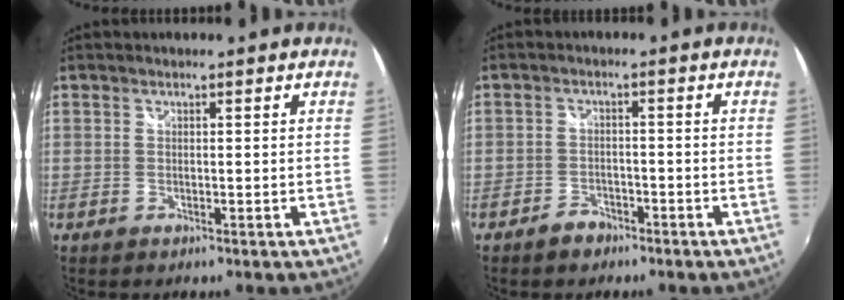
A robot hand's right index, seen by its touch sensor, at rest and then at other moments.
{"total": 3.7, "force": [-2.8, 2.1, 0.9], "torque": [-0.030, 0.009, -0.046]}